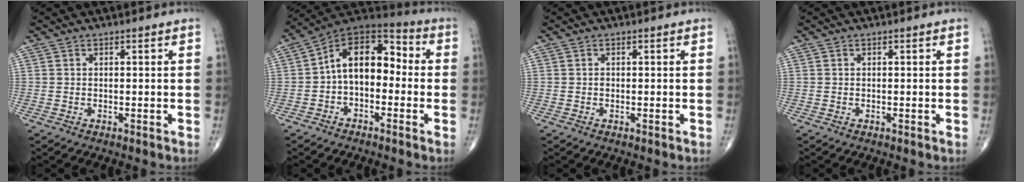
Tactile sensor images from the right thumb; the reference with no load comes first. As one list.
[{"total": 13.1, "force": [-0.8, 8.4, 10.0], "torque": [-0.125, 0.049, -0.030]}, {"total": 0.6, "force": [0.0, 0.5, 0.3], "torque": [-0.005, 0.001, -0.001]}, {"total": 0.0}]